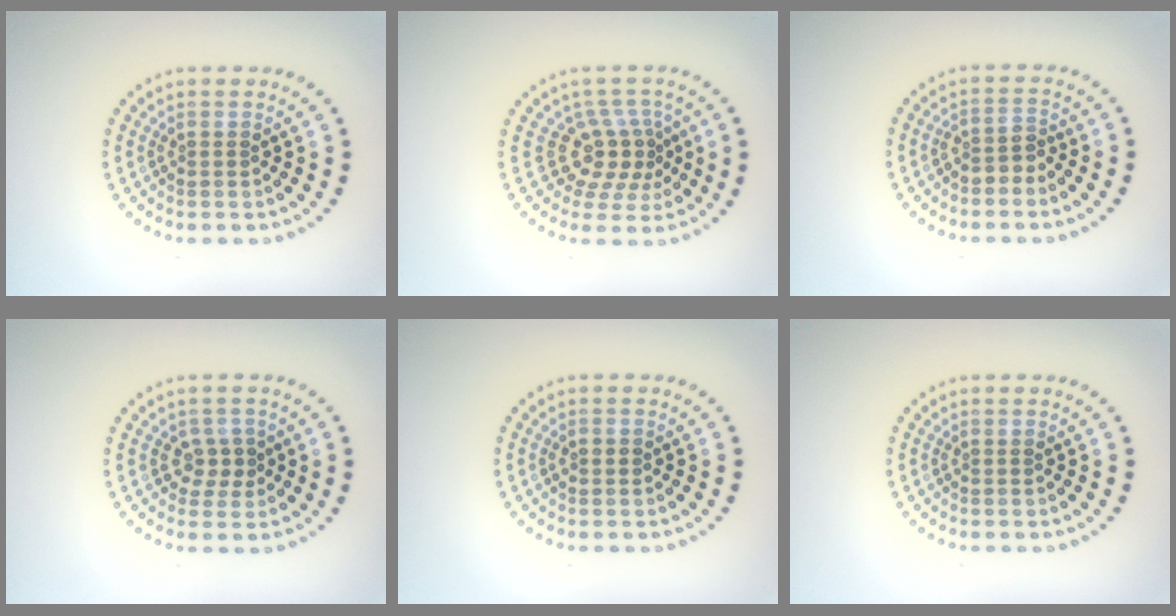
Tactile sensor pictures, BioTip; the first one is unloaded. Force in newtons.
{"total": 3.7, "press": 2.7, "slide": 2.6}
{"total": 1.6, "press": 1.3, "slide": 1.0}
{"total": 1.9, "press": 1.7, "slide": 0.8}
{"total": 1.1, "press": 1.1, "slide": 0.1}
{"total": 0.0}